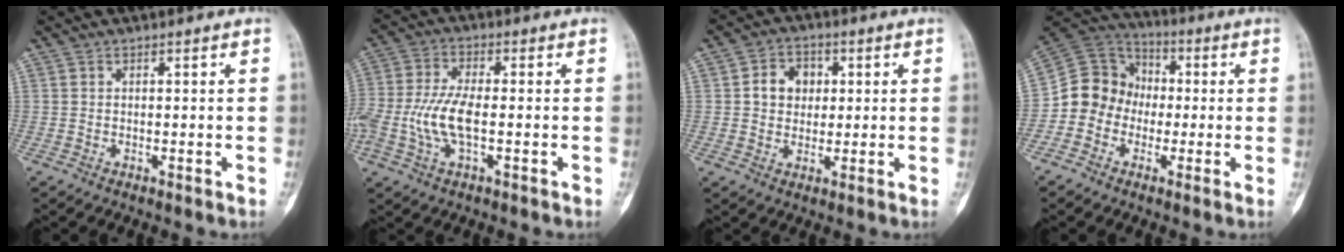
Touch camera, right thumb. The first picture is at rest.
{"total": 9.6, "force": [-1.8, 4.0, 8.5], "torque": [-0.201, 0.013, -0.037]}
{"total": 6.5, "force": [1.1, 5.3, 3.5], "torque": [-0.028, 0.005, 0.014]}
{"total": 11.0, "force": [-2.3, 10.2, 3.6], "torque": [-0.035, 0.054, -0.054]}